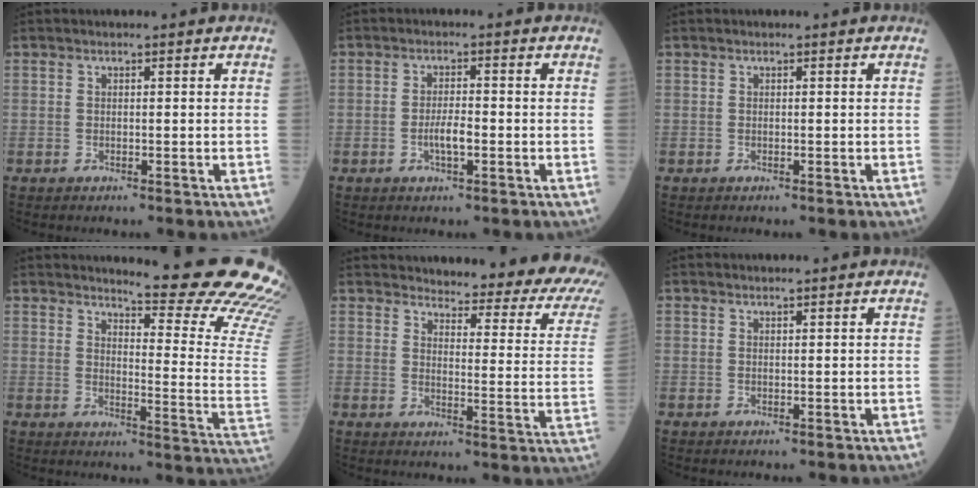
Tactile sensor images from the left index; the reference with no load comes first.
{"total": 3.0, "force": [-0.9, 0.7, 2.8], "torque": [-0.056, 0.002, -0.017]}
{"total": 0.0}
{"total": 19.7, "force": [17.9, -0.5, 8.1], "torque": [-0.110, -0.135, 0.199]}
{"total": 21.4, "force": [19.4, 2.4, 8.7], "torque": [-0.097, -0.089, 0.209]}
{"total": 0.6, "force": [0.5, 0.0, 0.1], "torque": [-0.008, 0.002, 0.011]}